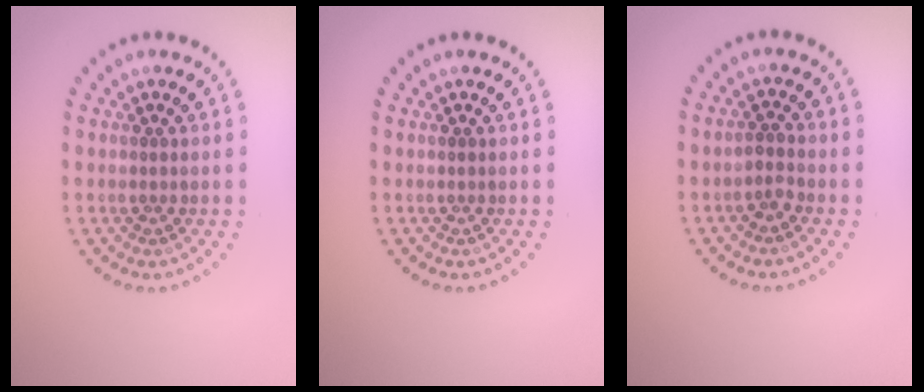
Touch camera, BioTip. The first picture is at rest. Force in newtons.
{"total": 0.0}
{"total": 1.3, "press": 1.0, "slide": 0.8}